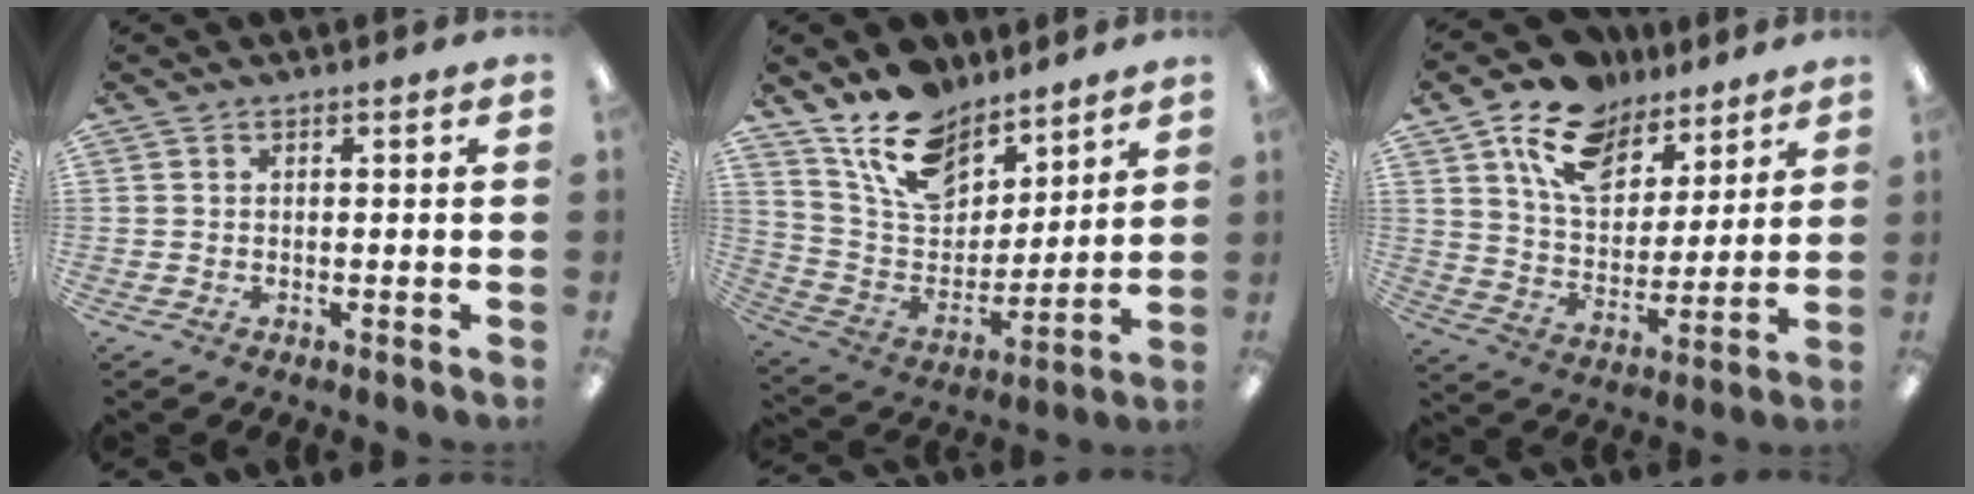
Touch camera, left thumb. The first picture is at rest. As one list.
[{"total": 15.8, "force": [12.1, 8.0, 6.1], "torque": [-0.130, -0.070, 0.228]}, {"total": 15.9, "force": [10.4, 9.5, 7.3], "torque": [-0.133, -0.045, 0.193]}]